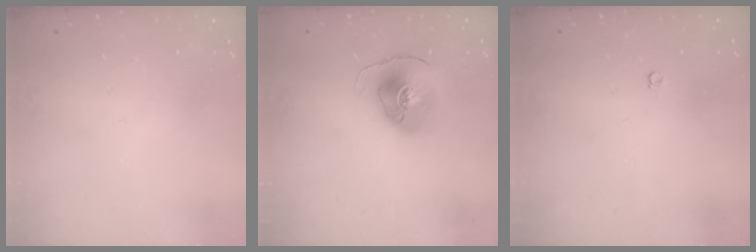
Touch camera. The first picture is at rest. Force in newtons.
{"total": 9.9, "press": 9.9, "slide": 1.3}
{"total": 3.6, "press": 3.6, "slide": 0.6}